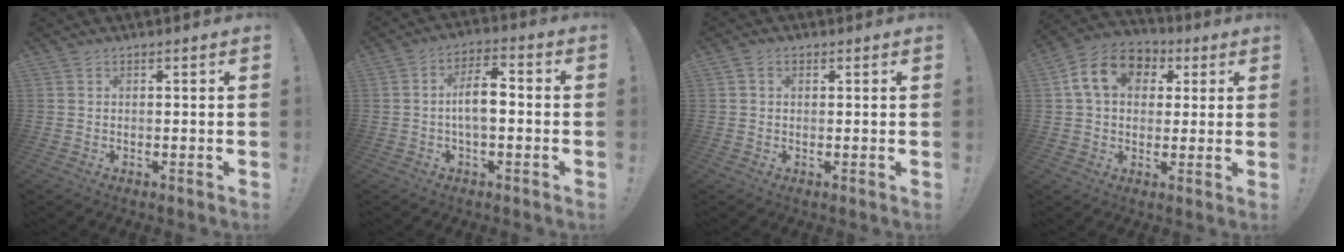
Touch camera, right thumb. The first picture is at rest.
{"total": 8.5, "force": [-0.9, 3.6, 7.6], "torque": [-0.134, 0.008, -0.022]}
{"total": 1.4, "force": [0.4, 1.1, 0.7], "torque": [-0.010, 0.002, 0.007]}
{"total": 14.0, "force": [4.3, 10.5, 8.2], "torque": [-0.131, 0.008, 0.087]}